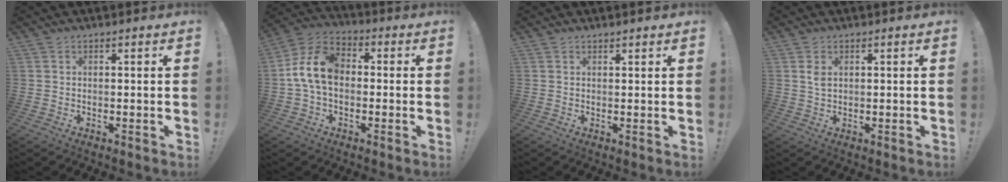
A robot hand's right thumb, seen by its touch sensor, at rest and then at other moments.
{"total": 12.8, "force": [-0.1, 8.6, 9.5], "torque": [-0.181, 0.020, 0.005]}
{"total": 1.0, "force": [0.9, 0.2, 0.2], "torque": [0.005, -0.005, 0.016]}
{"total": 2.5, "force": [0.8, 1.3, 2.0], "torque": [-0.037, 0.001, 0.013]}